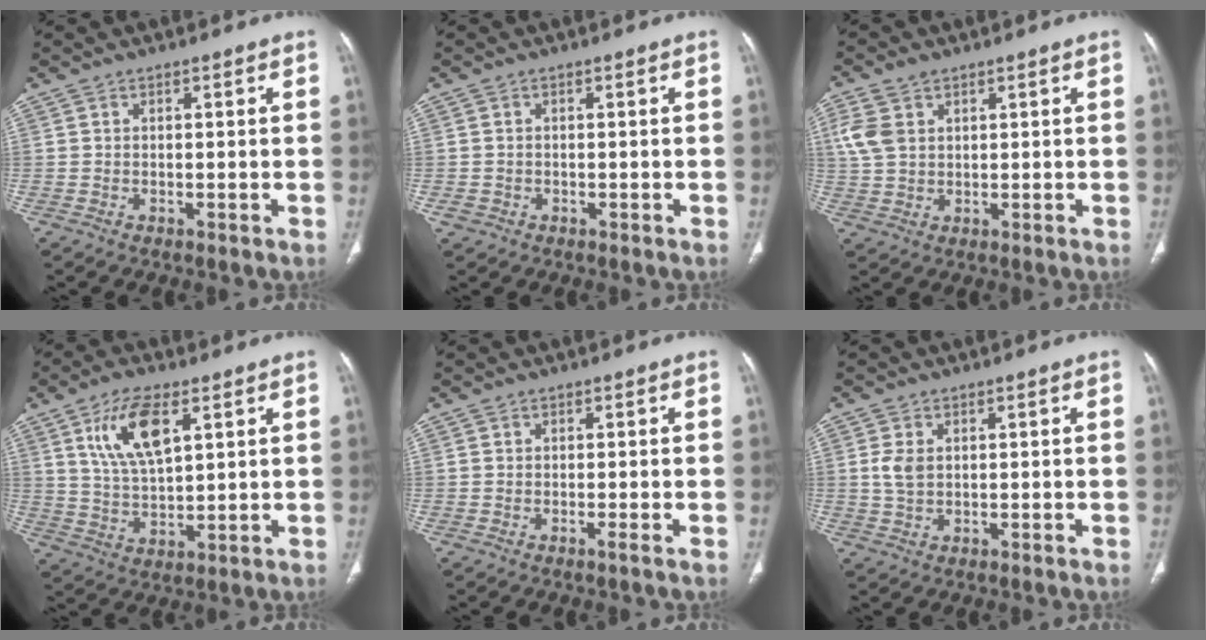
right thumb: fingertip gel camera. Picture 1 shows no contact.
{"total": 1.5, "force": [-0.6, 1.4, 0.4], "torque": [-0.003, 0.007, -0.007]}
{"total": 6.0, "force": [2.3, 4.4, 3.5], "torque": [-0.076, 0.001, 0.052]}
{"total": 11.0, "force": [4.7, 4.6, 8.8], "torque": [-0.160, -0.016, 0.096]}
{"total": 0.5, "force": [-0.2, -0.1, 0.4], "torque": [-0.009, -0.002, -0.006]}
{"total": 3.3, "force": [0.6, 2.2, 2.3], "torque": [-0.048, 0.001, 0.016]}